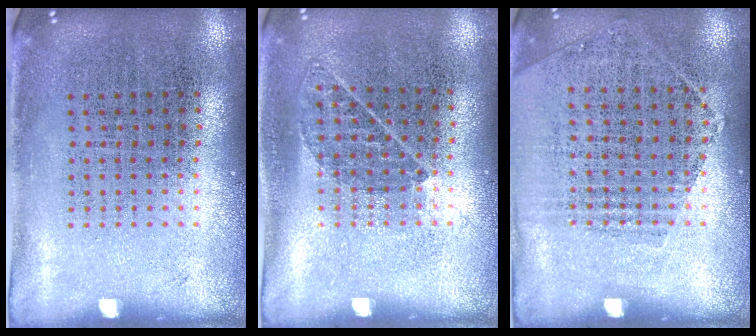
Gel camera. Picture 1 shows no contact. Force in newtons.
{"total": 0.8, "press": 0.6, "slide": 0.5}
{"total": 1.1, "press": 0.9, "slide": 0.5}